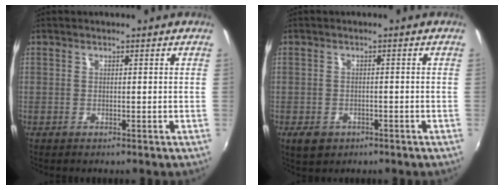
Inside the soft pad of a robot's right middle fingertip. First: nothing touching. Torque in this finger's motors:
{"motor_torque": [0.42, -0.37, 0.10, 0.03]}